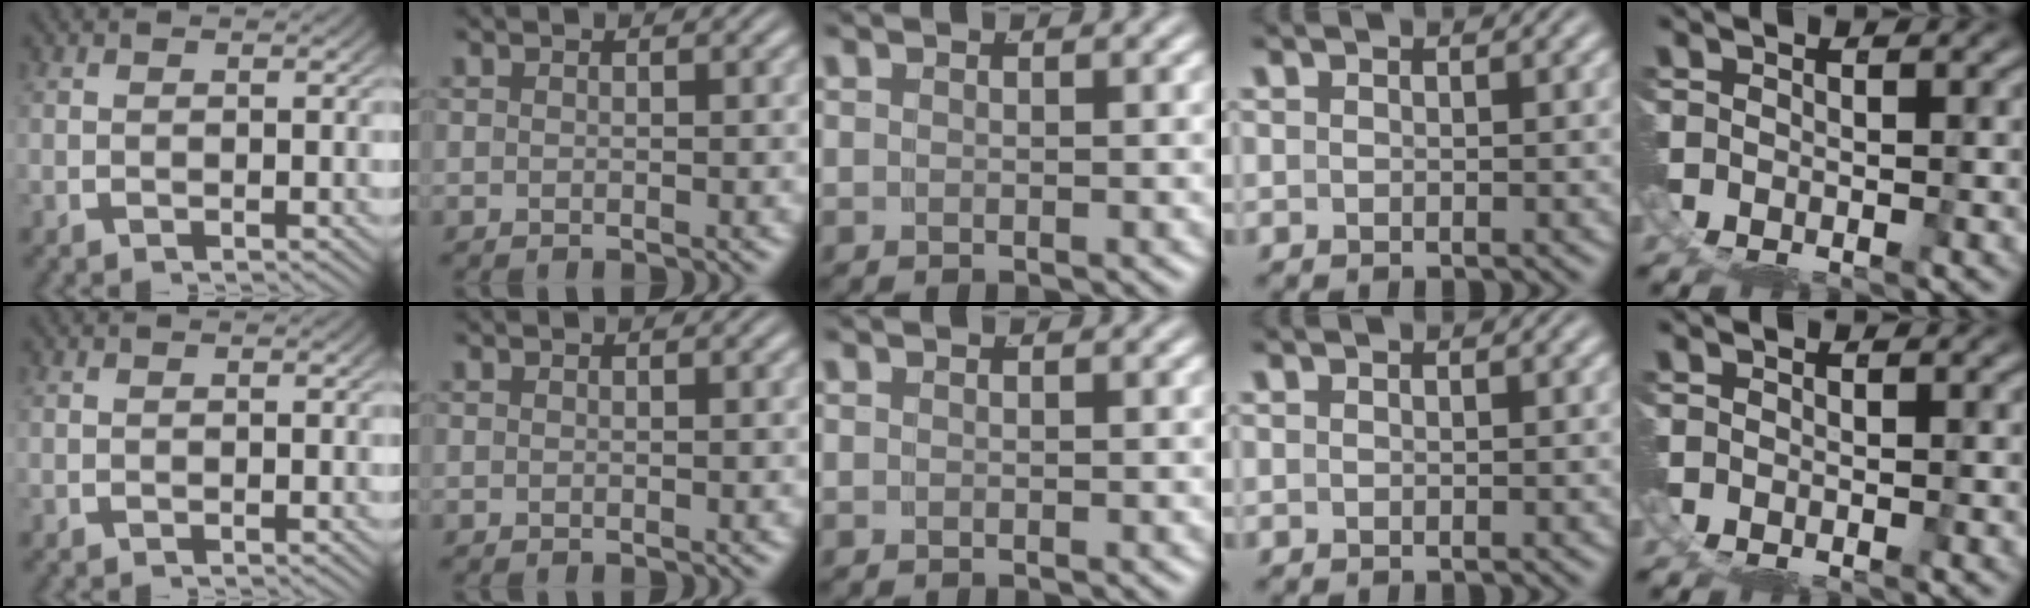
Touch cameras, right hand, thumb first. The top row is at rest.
{}